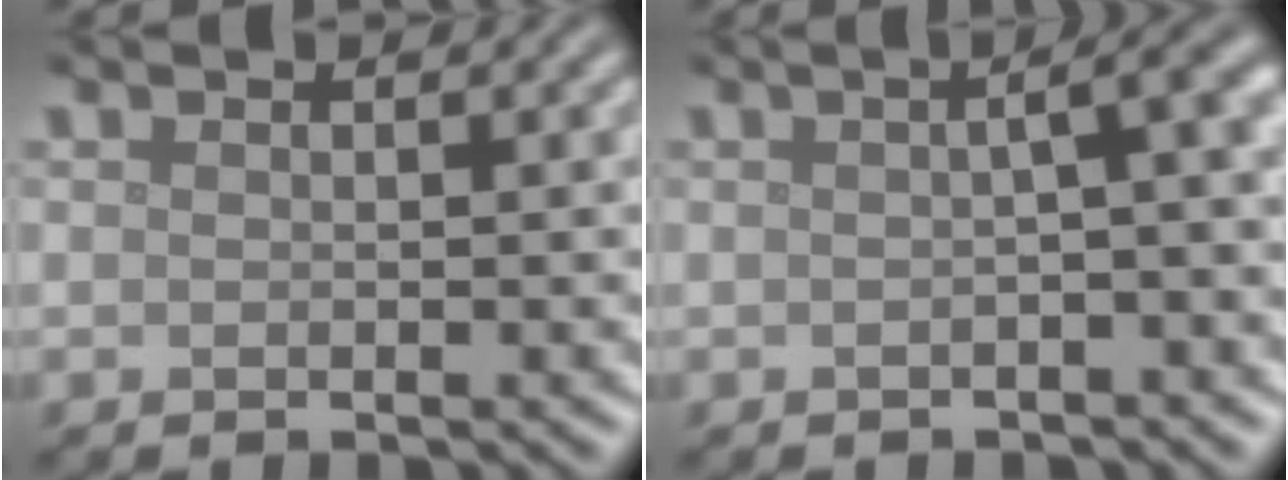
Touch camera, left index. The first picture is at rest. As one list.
[{"total": 4.7, "force": [0.3, 1.4, 4.5], "torque": [-0.039, 0.022, 0.002]}]